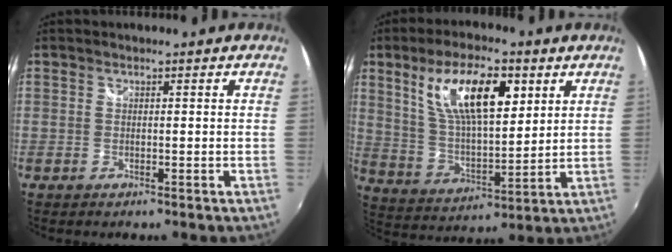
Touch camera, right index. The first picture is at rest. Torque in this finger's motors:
{"motor_torque": [1.50, 0.64, 0.84, 0.21]}